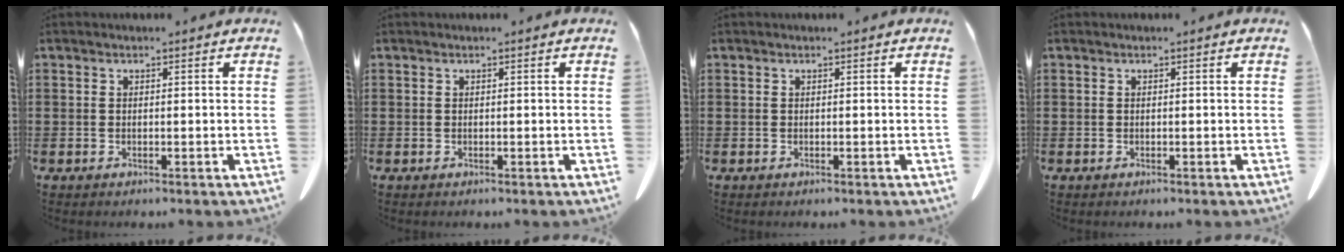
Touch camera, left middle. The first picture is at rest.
{"total": 0.0}
{"total": 0.0}
{"total": 0.0}